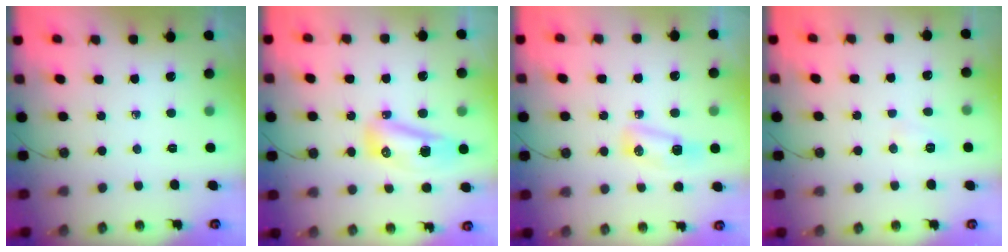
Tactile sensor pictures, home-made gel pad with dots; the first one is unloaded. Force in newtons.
{"total": 9.4, "press": 9.3, "slide": 1.6}
{"total": 6.3, "press": 6.3, "slide": 0.7}
{"total": 6.6, "press": 5.7, "slide": 3.4}